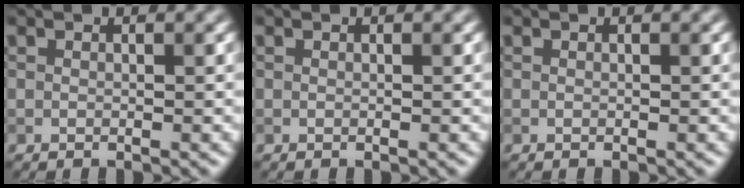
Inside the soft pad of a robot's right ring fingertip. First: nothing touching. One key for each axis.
{"total": 0.0}
{"total": 0.0}